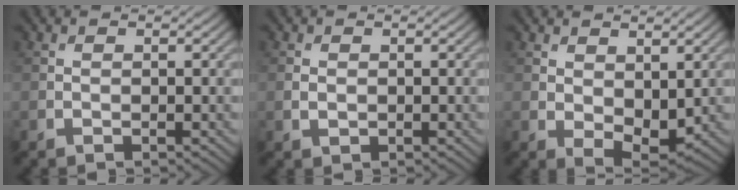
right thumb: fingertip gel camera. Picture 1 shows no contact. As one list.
[{"total": 1.3, "force": [-0.1, 1.0, 0.8], "torque": [-0.020, -0.003, -0.001]}, {"total": 4.6, "force": [0.9, 2.7, 3.6], "torque": [-0.068, -0.012, 0.023]}]